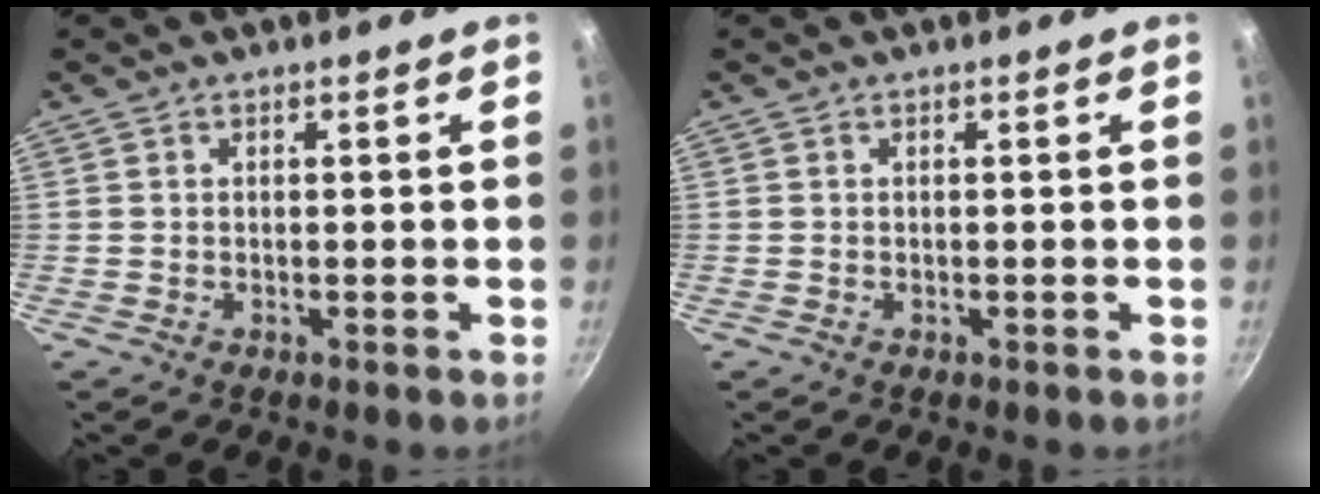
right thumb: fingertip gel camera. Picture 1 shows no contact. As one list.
[{"total": 0.0}]